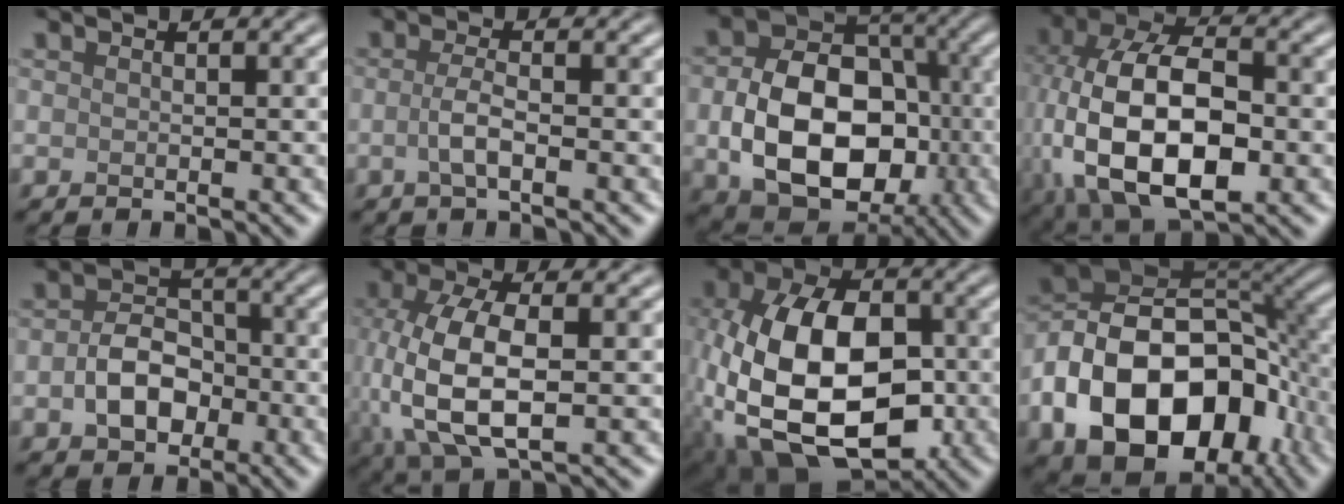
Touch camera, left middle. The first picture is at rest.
{"total": 2.1, "force": [-0.6, 0.6, 1.9], "torque": [-0.043, 0.001, -0.015]}
{"total": 11.6, "force": [-2.2, 8.3, 7.7], "torque": [-0.138, -0.009, -0.035]}
{"total": 14.8, "force": [-1.9, 8.7, 11.9], "torque": [-0.237, -0.010, -0.030]}
{"total": 4.6, "force": [-1.3, 3.4, 2.9], "torque": [-0.050, 0.001, -0.023]}
{"total": 9.4, "force": [-0.8, 4.7, 8.1], "torque": [-0.185, -0.009, -0.011]}
{"total": 15.0, "force": [-3.2, 9.3, 11.4], "torque": [-0.235, -0.013, -0.057]}
{"total": 16.1, "force": [-5.3, 10.9, 10.6], "torque": [-0.187, -0.004, -0.091]}